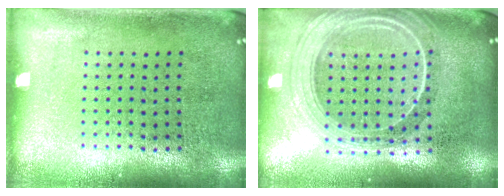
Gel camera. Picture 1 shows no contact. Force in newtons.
{"total": 2.3, "press": 2.0, "slide": 1.2}